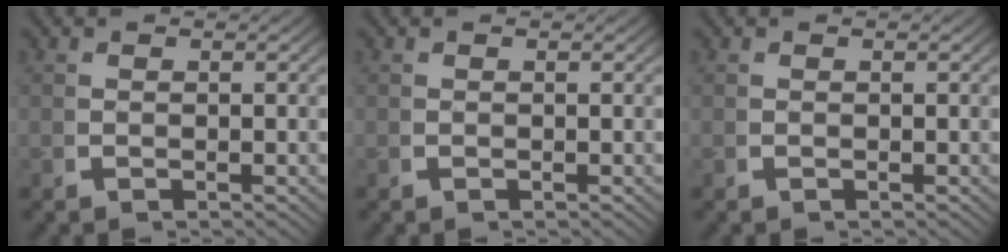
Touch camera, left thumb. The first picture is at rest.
{"total": 0.0}
{"total": 0.0}